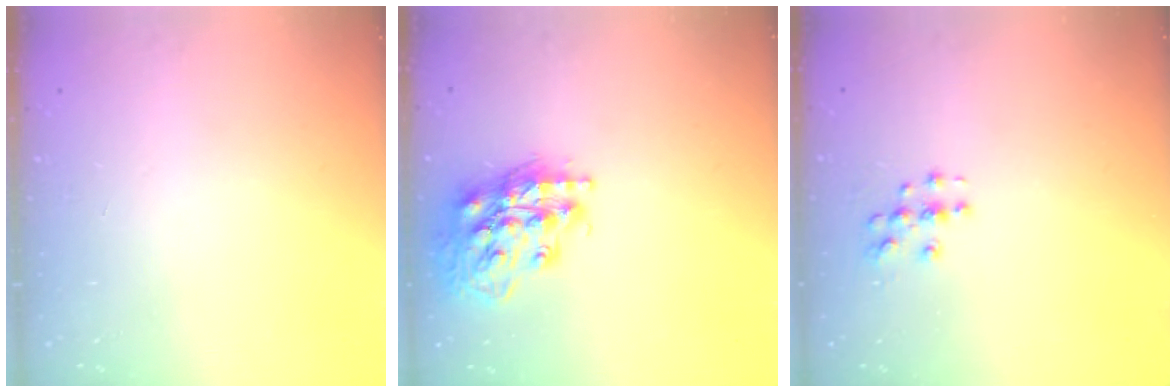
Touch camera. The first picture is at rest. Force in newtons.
{"total": 17.9, "press": 17.8, "slide": 1.9}
{"total": 4.3, "press": 4.3, "slide": 0.6}